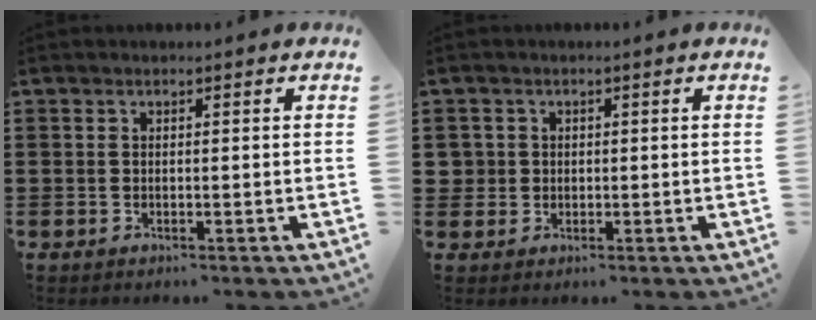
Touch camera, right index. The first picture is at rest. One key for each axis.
{"total": 2.1, "fx": 0.1, "fy": 2.1, "fz": 0.2, "tx": -0.015, "ty": 0.010, "tz": -0.001}